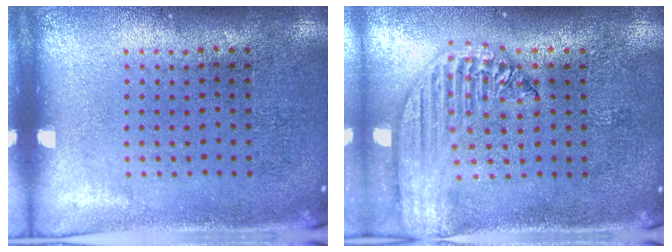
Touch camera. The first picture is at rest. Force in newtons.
{"total": 2.5, "press": 2.1, "slide": 1.4}